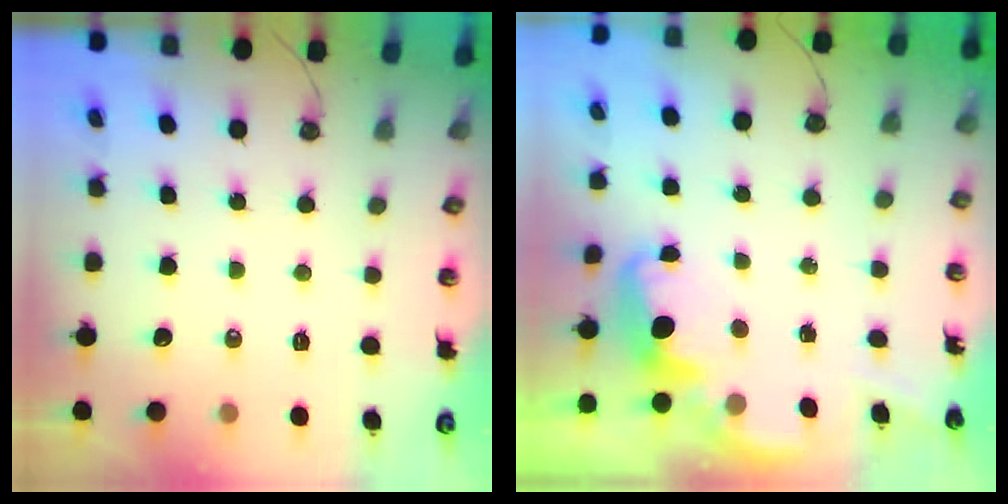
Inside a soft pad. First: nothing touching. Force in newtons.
{"total": 2.7, "press": 2.6, "slide": 0.8}